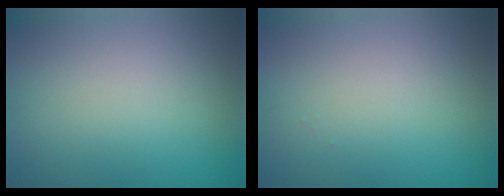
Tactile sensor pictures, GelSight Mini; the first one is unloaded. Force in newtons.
{"total": 0.0}